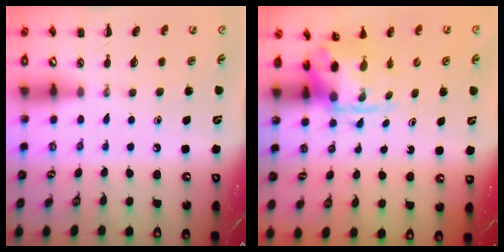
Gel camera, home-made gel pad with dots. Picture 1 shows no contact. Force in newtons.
{"total": 3.8, "press": 3.7, "slide": 0.8}